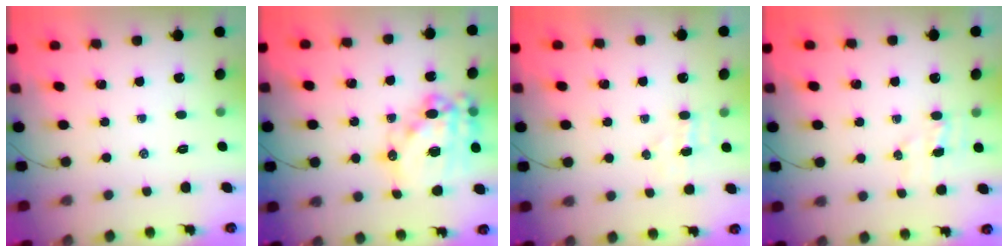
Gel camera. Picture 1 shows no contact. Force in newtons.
{"total": 21.4, "press": 20.9, "slide": 4.6}
{"total": 4.0, "press": 3.9, "slide": 1.1}
{"total": 5.0, "press": 4.9, "slide": 1.2}